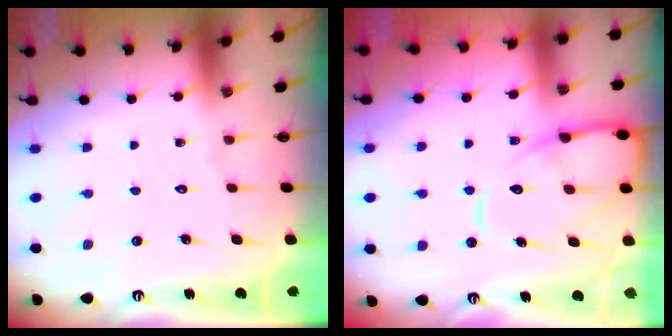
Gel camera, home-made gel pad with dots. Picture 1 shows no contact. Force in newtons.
{"total": 11.6, "press": 11.6, "slide": 1.0}